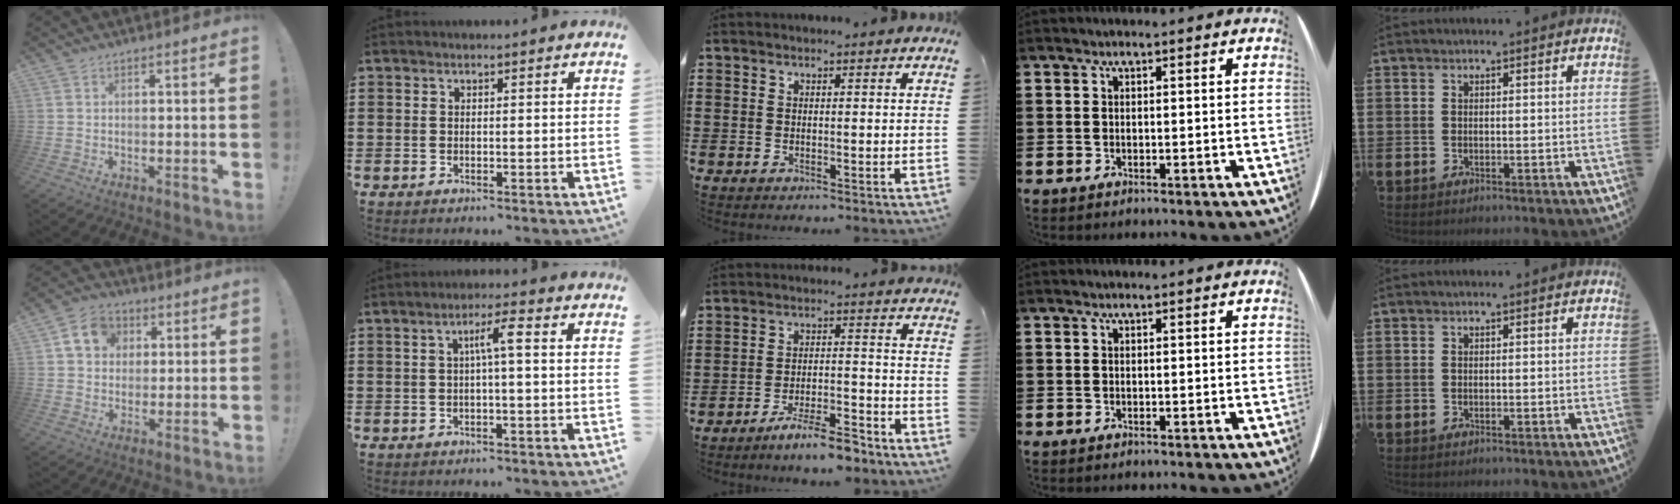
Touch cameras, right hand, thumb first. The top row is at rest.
{"thumb": {"total": 9.6, "force": [3.1, 8.1, 3.9], "torque": [-0.056, 0.000, 0.063]}, "index": {"total": 4.1, "force": [0.3, 0.3, 4.1], "torque": [-0.078, 0.007, -0.001]}, "middle": {"total": 6.4, "force": [-5.6, 0.2, 2.9], "torque": [-0.052, -0.003, -0.104]}}